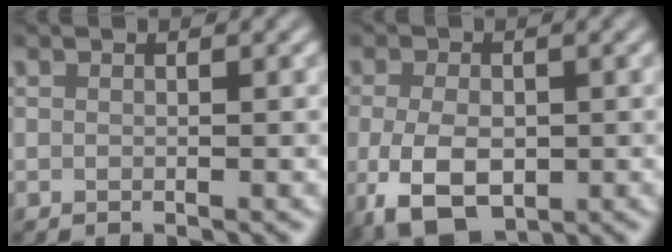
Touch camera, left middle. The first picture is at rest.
{"total": 6.3, "force": [-1.7, 3.8, 4.6], "torque": [-0.100, -0.013, -0.030]}